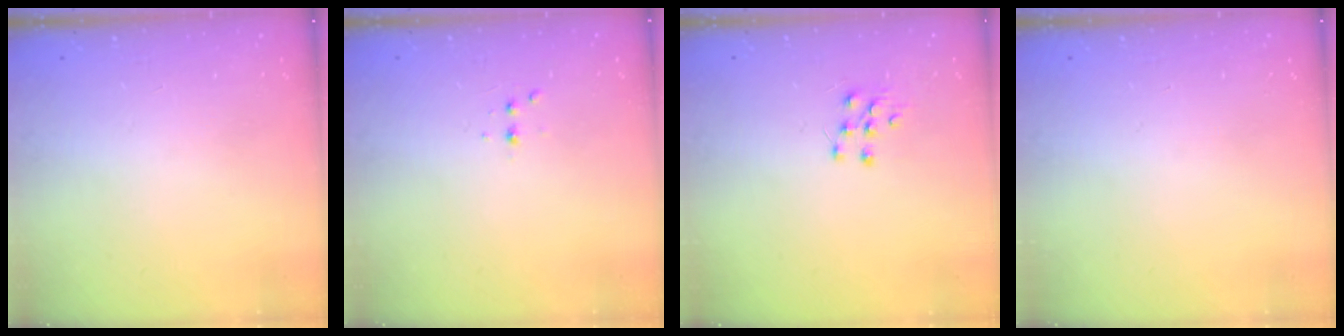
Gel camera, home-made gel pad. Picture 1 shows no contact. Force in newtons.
{"total": 2.9, "press": 2.7, "slide": 1.0}
{"total": 6.3, "press": 6.3, "slide": 0.5}
{"total": 0.0}